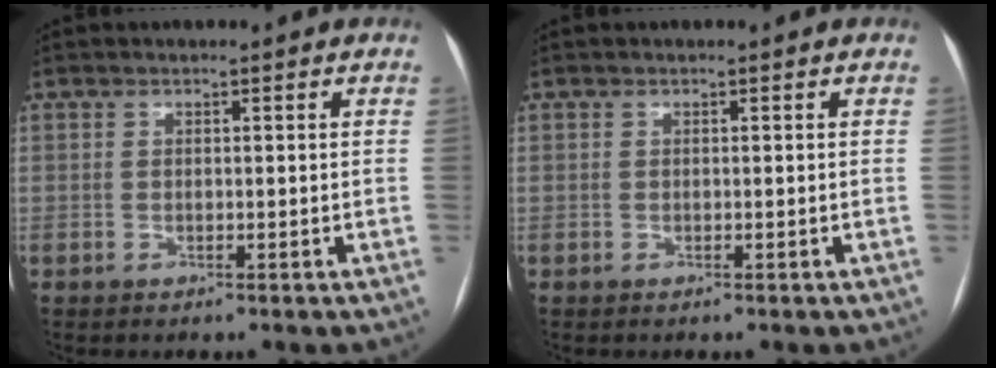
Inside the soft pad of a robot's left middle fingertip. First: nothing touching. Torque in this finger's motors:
{"motor_torque": [0.13, -0.14, 0.00, 0.00]}